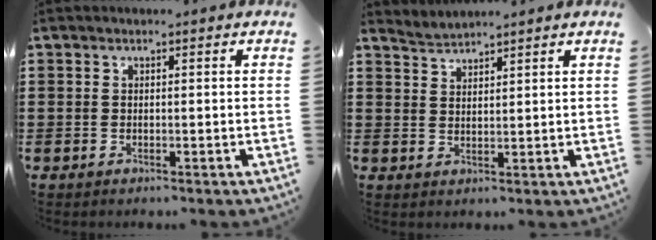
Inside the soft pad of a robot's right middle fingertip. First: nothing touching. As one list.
[{"total": 2.2, "force": [2.1, -0.4, -0.5], "torque": [0.002, -0.001, 0.041]}]